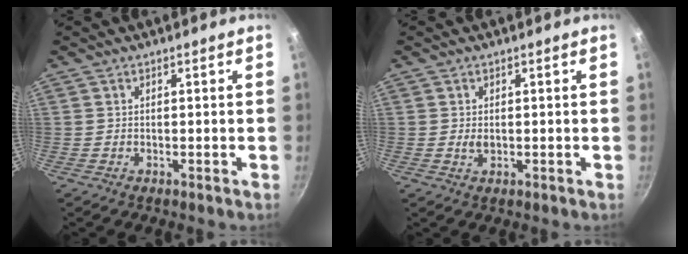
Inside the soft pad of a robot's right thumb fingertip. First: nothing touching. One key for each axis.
{"total": 1.5, "fx": 0.0, "fy": 1.0, "fz": 1.2, "tx": -0.019, "ty": -0.002, "tz": 0.000}